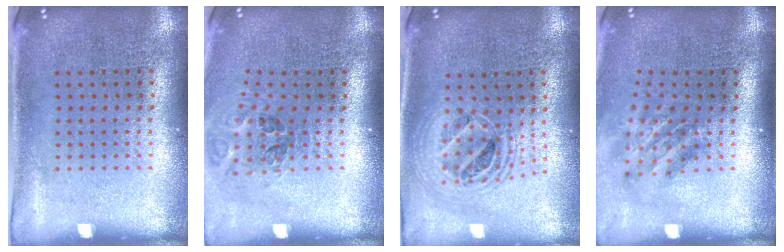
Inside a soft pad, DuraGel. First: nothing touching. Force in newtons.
{"total": 1.2, "press": 1.1, "slide": 0.5}
{"total": 1.9, "press": 1.6, "slide": 1.1}
{"total": 1.9, "press": 1.2, "slide": 1.4}